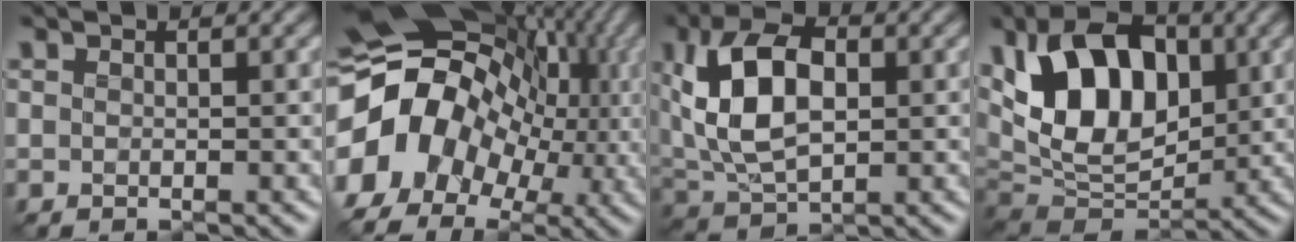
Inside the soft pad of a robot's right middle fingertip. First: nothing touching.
{"total": 15.5, "force": [-1.4, 12.2, 9.6], "torque": [-0.175, 0.005, -0.032]}
{"total": 8.9, "force": [1.0, 5.2, 7.2], "torque": [-0.147, 0.011, 0.005]}
{"total": 11.6, "force": [2.7, 7.1, 8.7], "torque": [-0.144, 0.015, 0.031]}